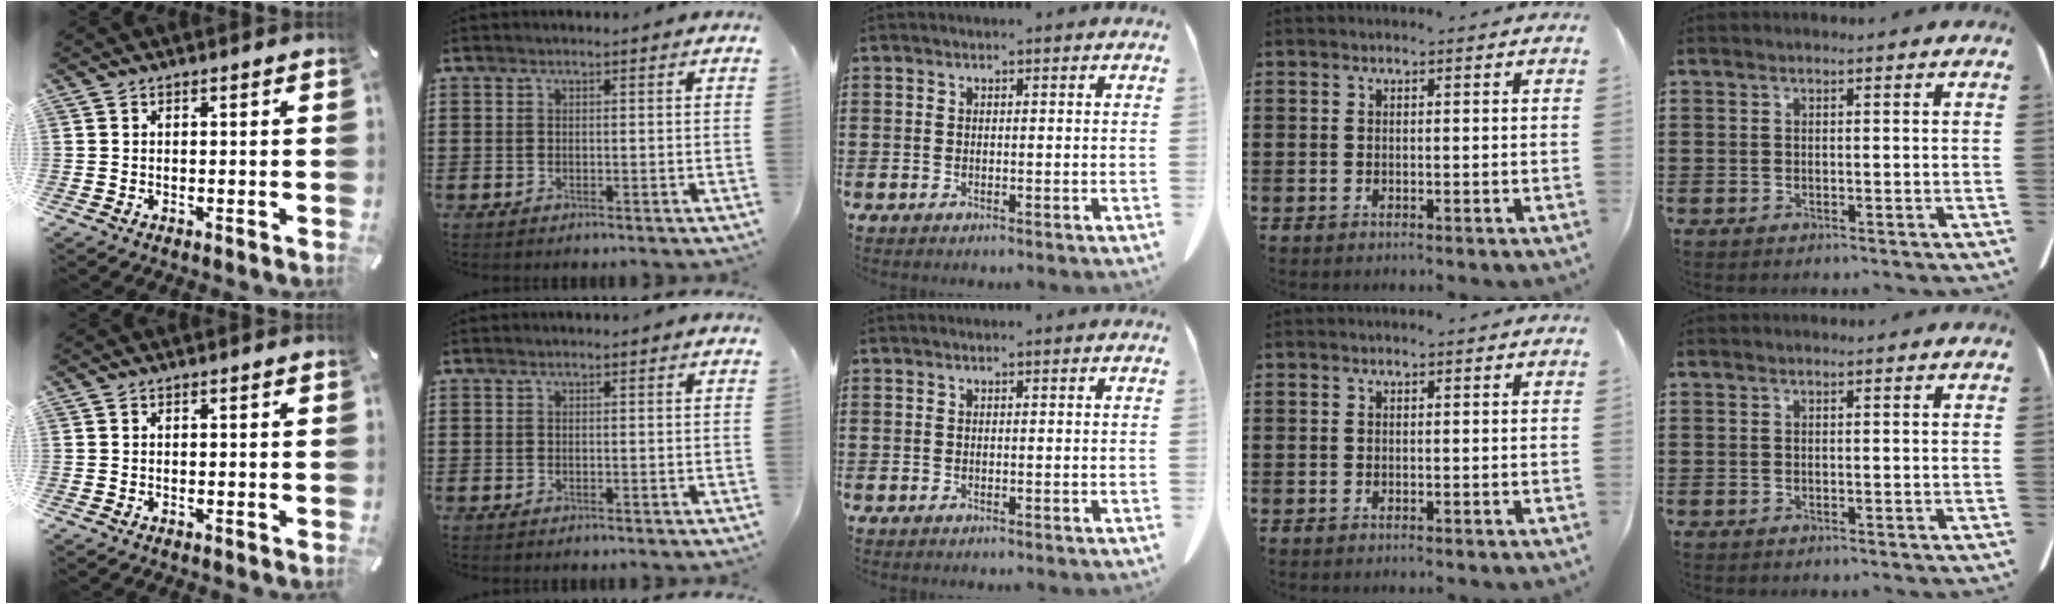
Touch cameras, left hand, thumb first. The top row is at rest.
{}